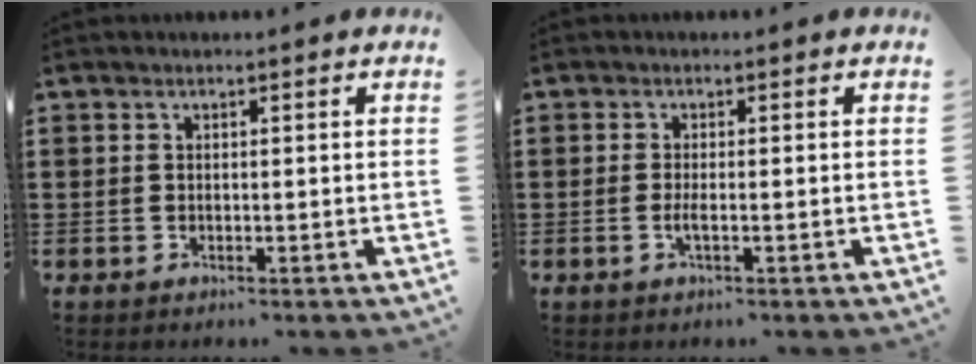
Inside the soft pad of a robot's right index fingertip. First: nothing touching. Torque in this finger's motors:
{"motor_torque": [2.14, 0.00, 0.15, 0.03]}